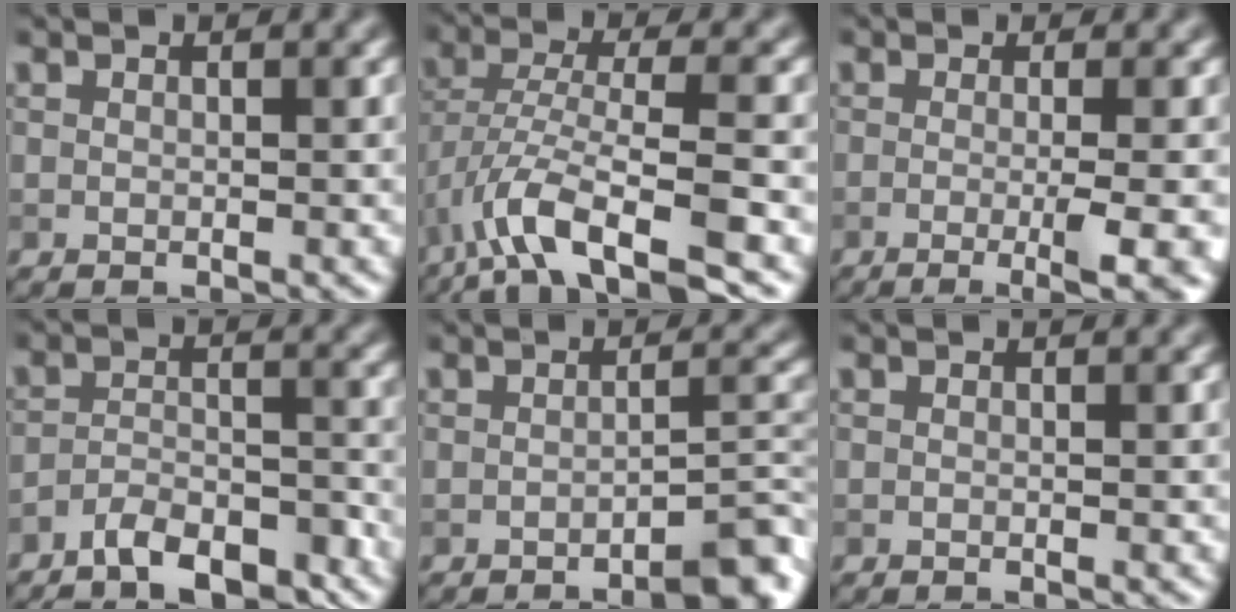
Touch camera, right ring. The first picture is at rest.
{"total": 7.4, "force": [-4.2, 2.2, 5.6], "torque": [-0.108, 0.000, -0.083]}
{"total": 6.1, "force": [-1.1, 1.8, 5.7], "torque": [-0.065, -0.010, -0.018]}
{"total": 5.6, "force": [-4.5, 1.9, 2.8], "torque": [-0.043, -0.001, -0.079]}
{"total": 3.6, "force": [-2.5, 0.7, 2.6], "torque": [-0.027, 0.014, -0.040]}
{"total": 0.0}